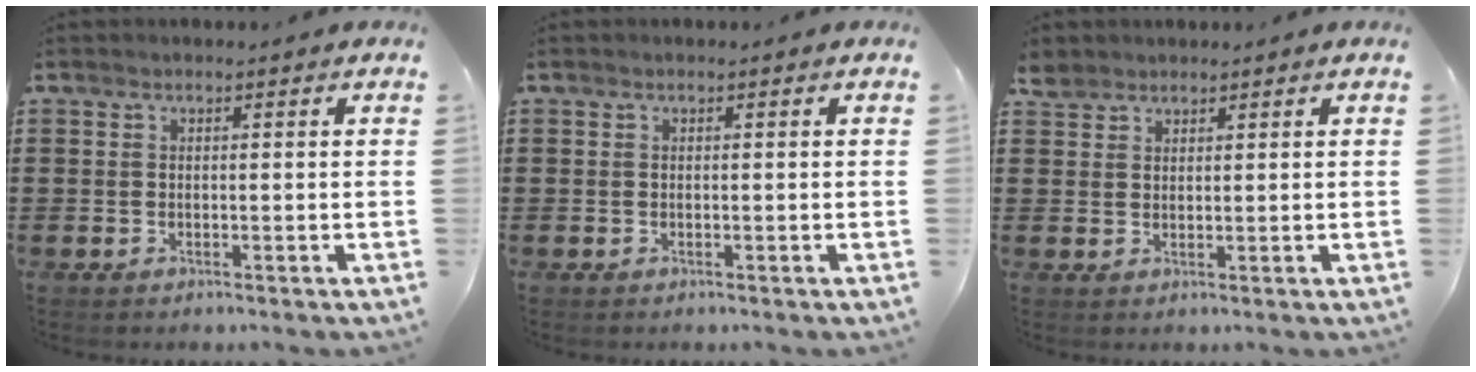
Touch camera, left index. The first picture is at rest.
{"total": 0.0}
{"total": 2.5, "force": [2.1, 1.3, 0.3], "torque": [-0.015, 0.007, 0.042]}